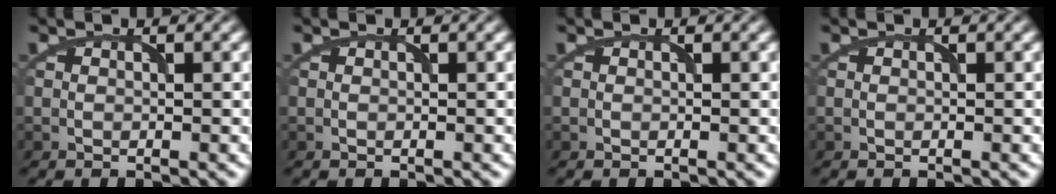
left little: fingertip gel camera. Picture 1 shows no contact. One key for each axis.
{"total": 0.0}
{"total": 0.0}
{"total": 0.0}